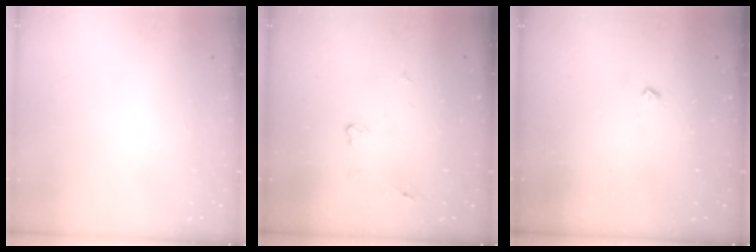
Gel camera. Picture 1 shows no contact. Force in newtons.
{"total": 4.3, "press": 4.3, "slide": 0.5}
{"total": 2.2, "press": 2.1, "slide": 0.4}